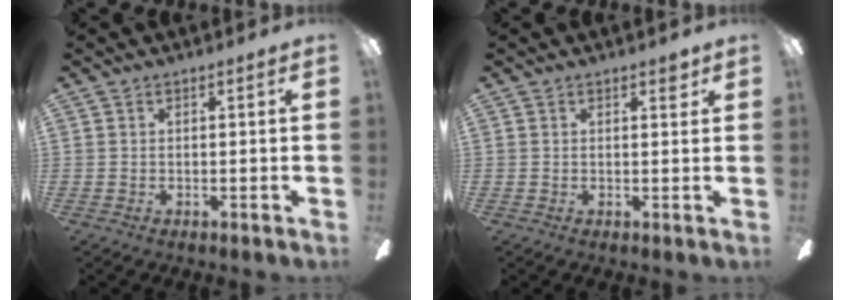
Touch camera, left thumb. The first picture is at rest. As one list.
[{"total": 1.8, "force": [1.2, 0.7, 1.1], "torque": [-0.007, -0.004, 0.018]}]